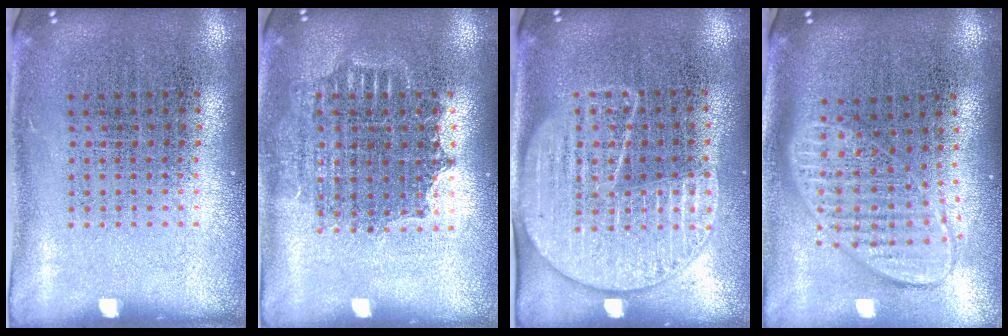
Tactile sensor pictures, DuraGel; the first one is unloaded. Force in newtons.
{"total": 1.4, "press": 1.2, "slide": 0.7}
{"total": 1.8, "press": 1.6, "slide": 0.9}
{"total": 2.0, "press": 1.5, "slide": 1.2}